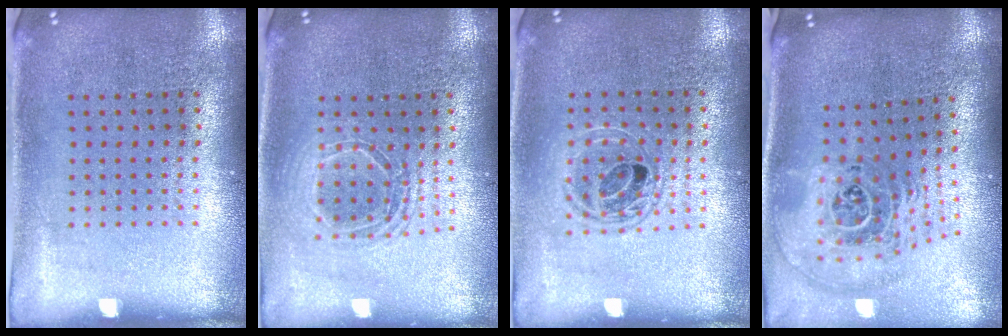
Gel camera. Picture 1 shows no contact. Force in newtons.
{"total": 1.7, "press": 1.4, "slide": 0.9}
{"total": 1.4, "press": 1.3, "slide": 0.7}
{"total": 2.7, "press": 1.8, "slide": 1.9}